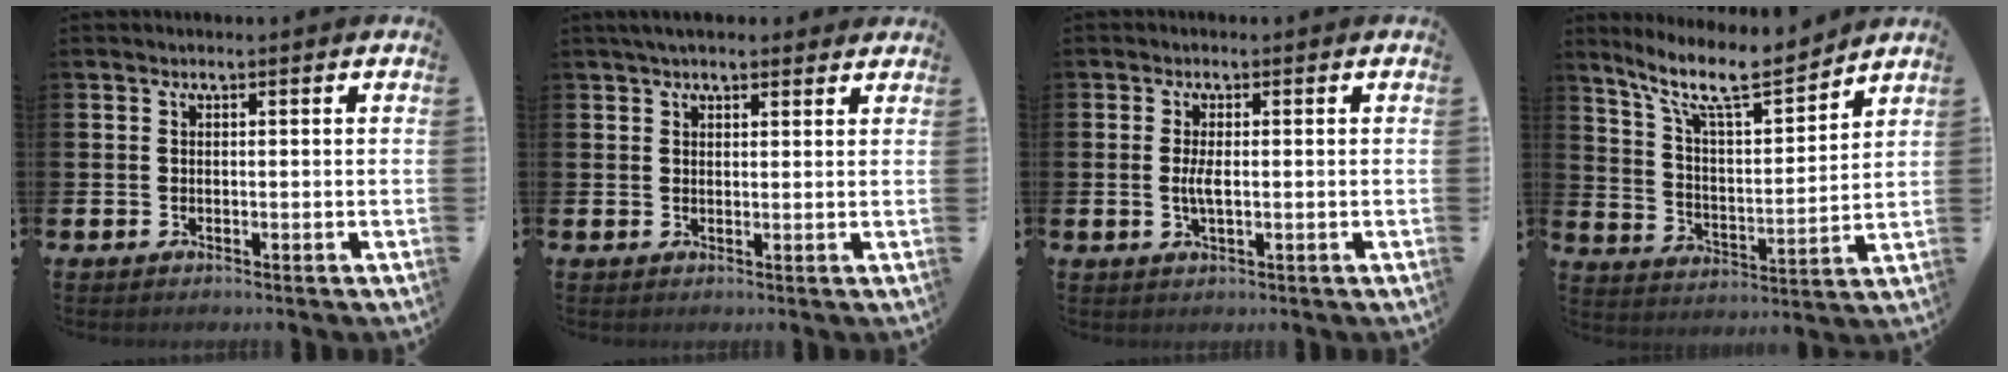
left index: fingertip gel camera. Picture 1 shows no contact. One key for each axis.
{"total": 2.9, "fx": 2.6, "fy": 0.8, "fz": 1.0, "tx": -0.024, "ty": -0.002, "tz": 0.047}
{"total": 2.3, "fx": -0.1, "fy": 0.7, "fz": 2.2, "tx": -0.039, "ty": -0.002, "tz": -0.003}
{"total": 10.9, "fx": 9.4, "fy": 1.9, "fz": 5.1, "tx": -0.127, "ty": -0.052, "tz": 0.164}